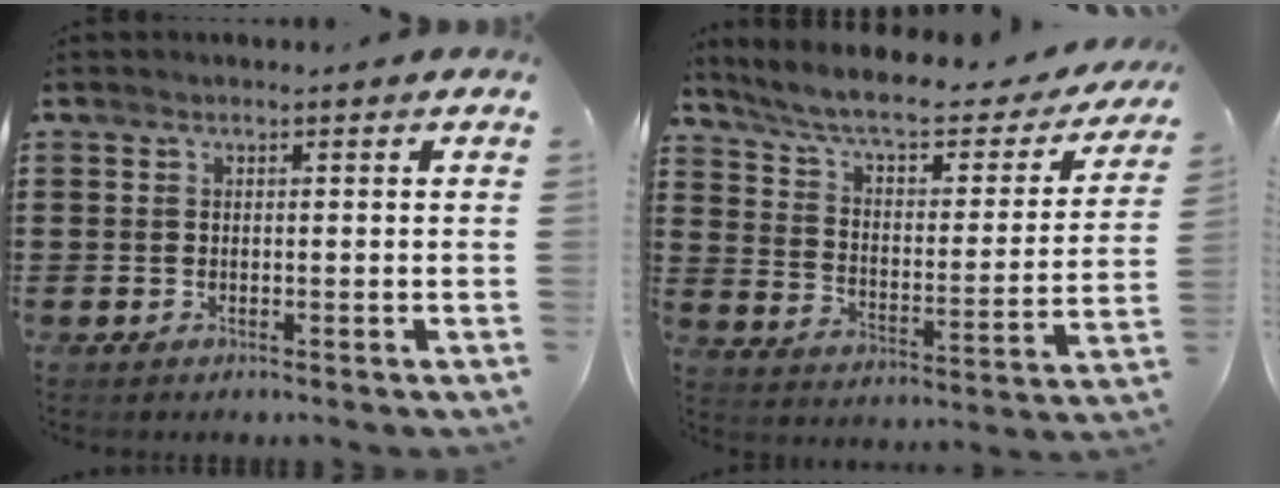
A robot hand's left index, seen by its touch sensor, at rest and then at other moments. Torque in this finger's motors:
{"motor_torque": [2.14, 0.00, 0.67, 0.16]}